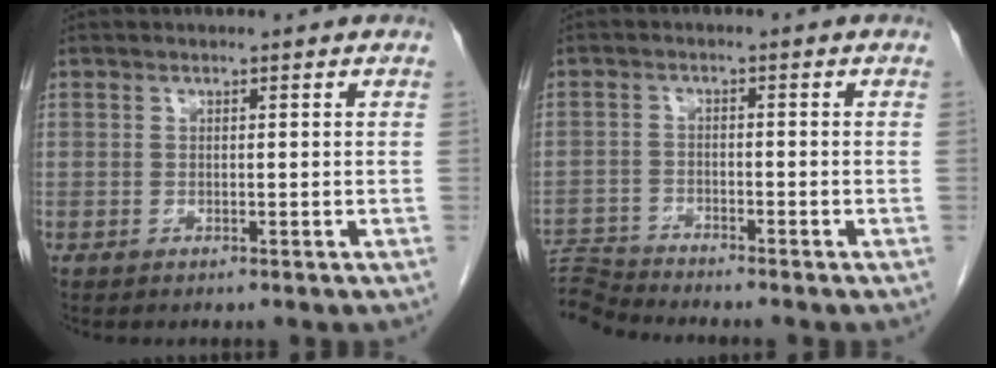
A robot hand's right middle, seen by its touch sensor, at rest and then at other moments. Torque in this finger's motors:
{"motor_torque": [-0.73, -0.57, 0.01, 0.03]}